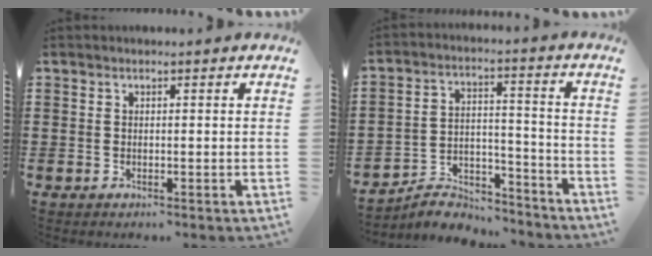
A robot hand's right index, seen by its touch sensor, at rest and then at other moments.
{"total": 6.4, "force": [-6.1, 1.5, 1.2], "torque": [-0.022, 0.015, -0.120]}